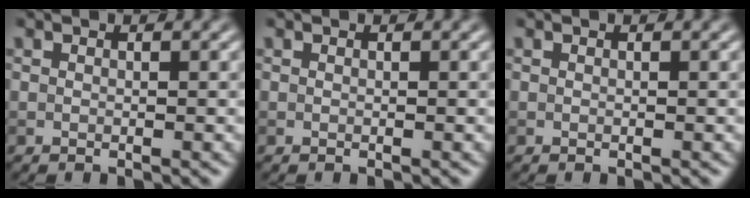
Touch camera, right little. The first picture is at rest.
{"total": 0.0}
{"total": 0.0}